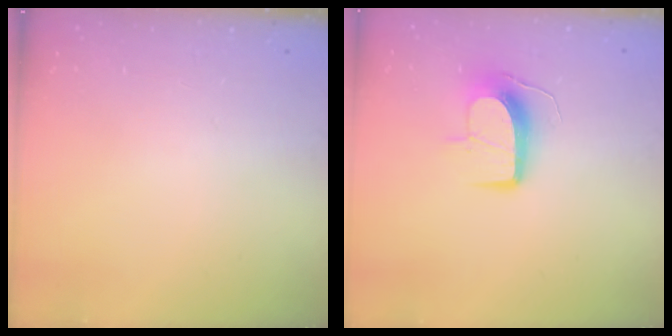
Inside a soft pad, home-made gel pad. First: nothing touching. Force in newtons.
{"total": 10.6, "press": 10.6, "slide": 0.1}